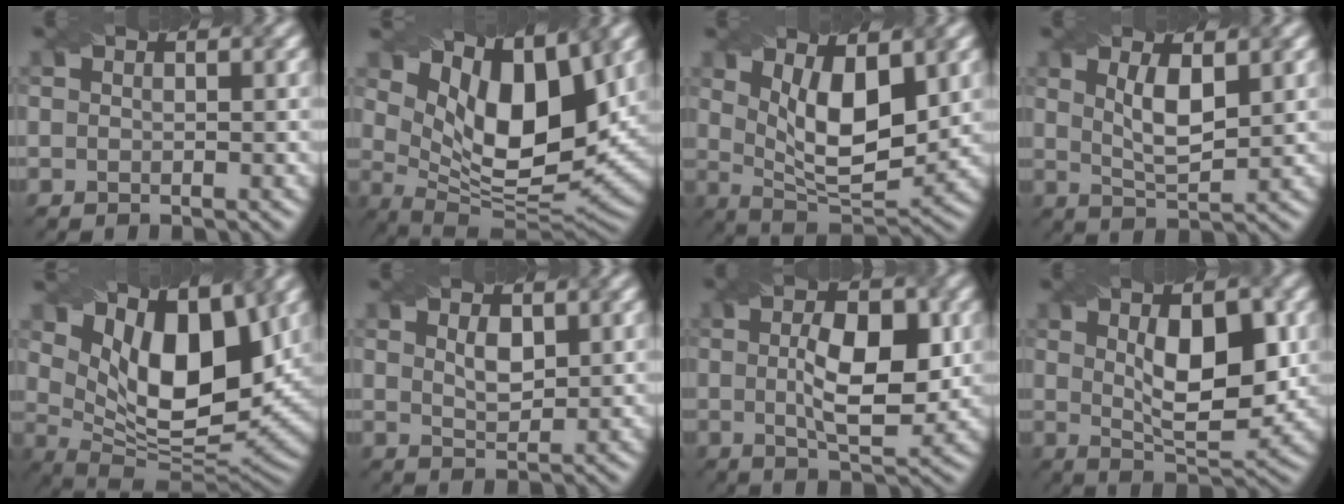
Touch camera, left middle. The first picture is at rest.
{"total": 11.5, "force": [5.0, 5.0, 9.0], "torque": [-0.161, -0.002, 0.090]}
{"total": 7.5, "force": [2.3, 3.0, 6.4], "torque": [-0.120, -0.011, 0.041]}
{"total": 3.9, "force": [1.2, 1.2, 3.5], "torque": [-0.072, -0.004, 0.025]}
{"total": 11.5, "force": [4.8, 5.3, 9.0], "torque": [-0.156, -0.003, 0.082]}
{"total": 2.0, "force": [0.9, 0.9, 1.5], "torque": [-0.030, -0.003, 0.020]}
{"total": 7.1, "force": [0.5, 2.7, 6.5], "torque": [-0.109, -0.001, 0.008]}
{"total": 8.2, "force": [1.3, 3.0, 7.5], "torque": [-0.114, 0.003, 0.024]}